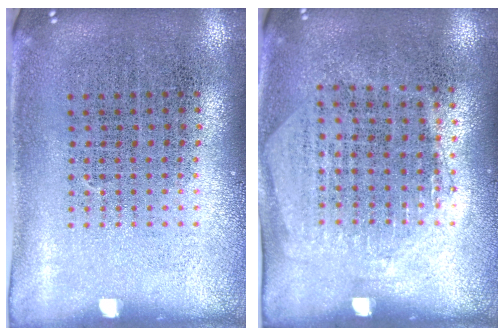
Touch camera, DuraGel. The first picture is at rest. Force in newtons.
{"total": 1.3, "press": 1.1, "slide": 0.7}